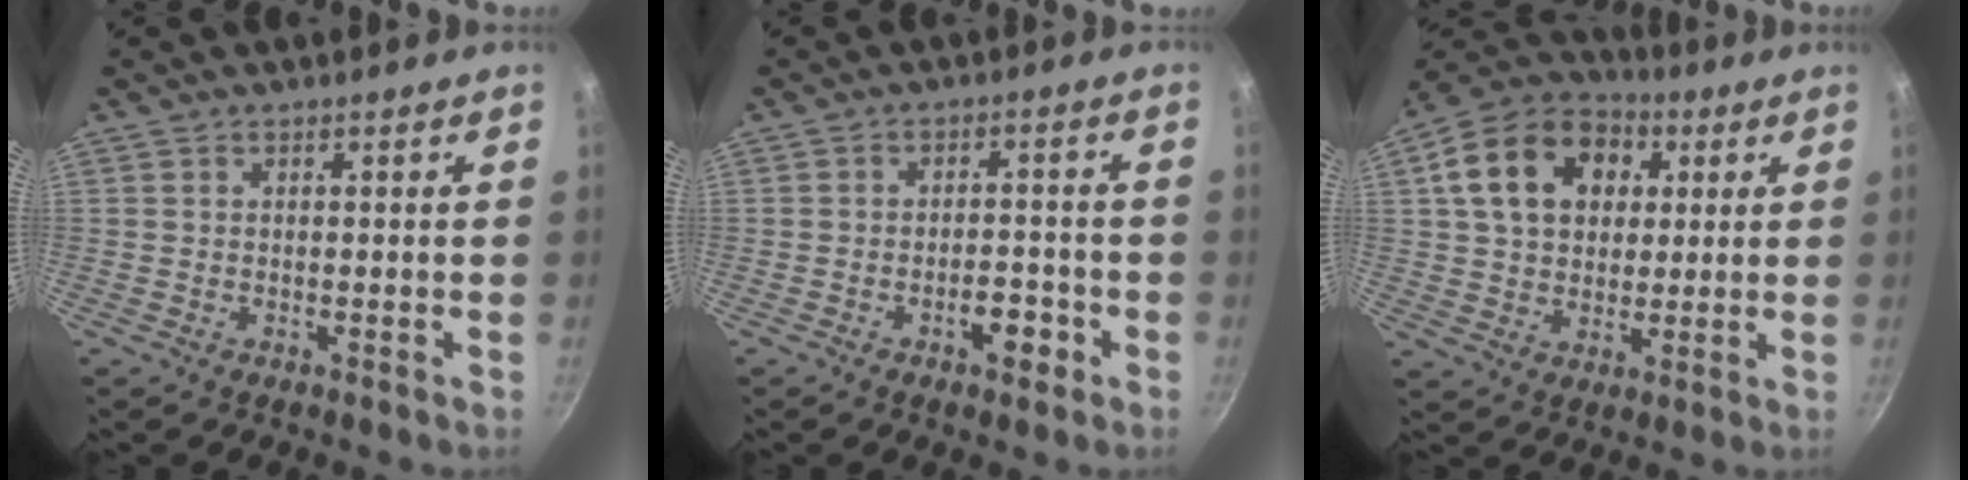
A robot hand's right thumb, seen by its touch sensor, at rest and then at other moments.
{"total": 4.9, "force": [-2.5, 2.3, 3.6], "torque": [-0.031, 0.019, -0.036]}
{"total": 17.5, "force": [4.9, 12.8, 10.8], "torque": [-0.165, 0.020, 0.072]}